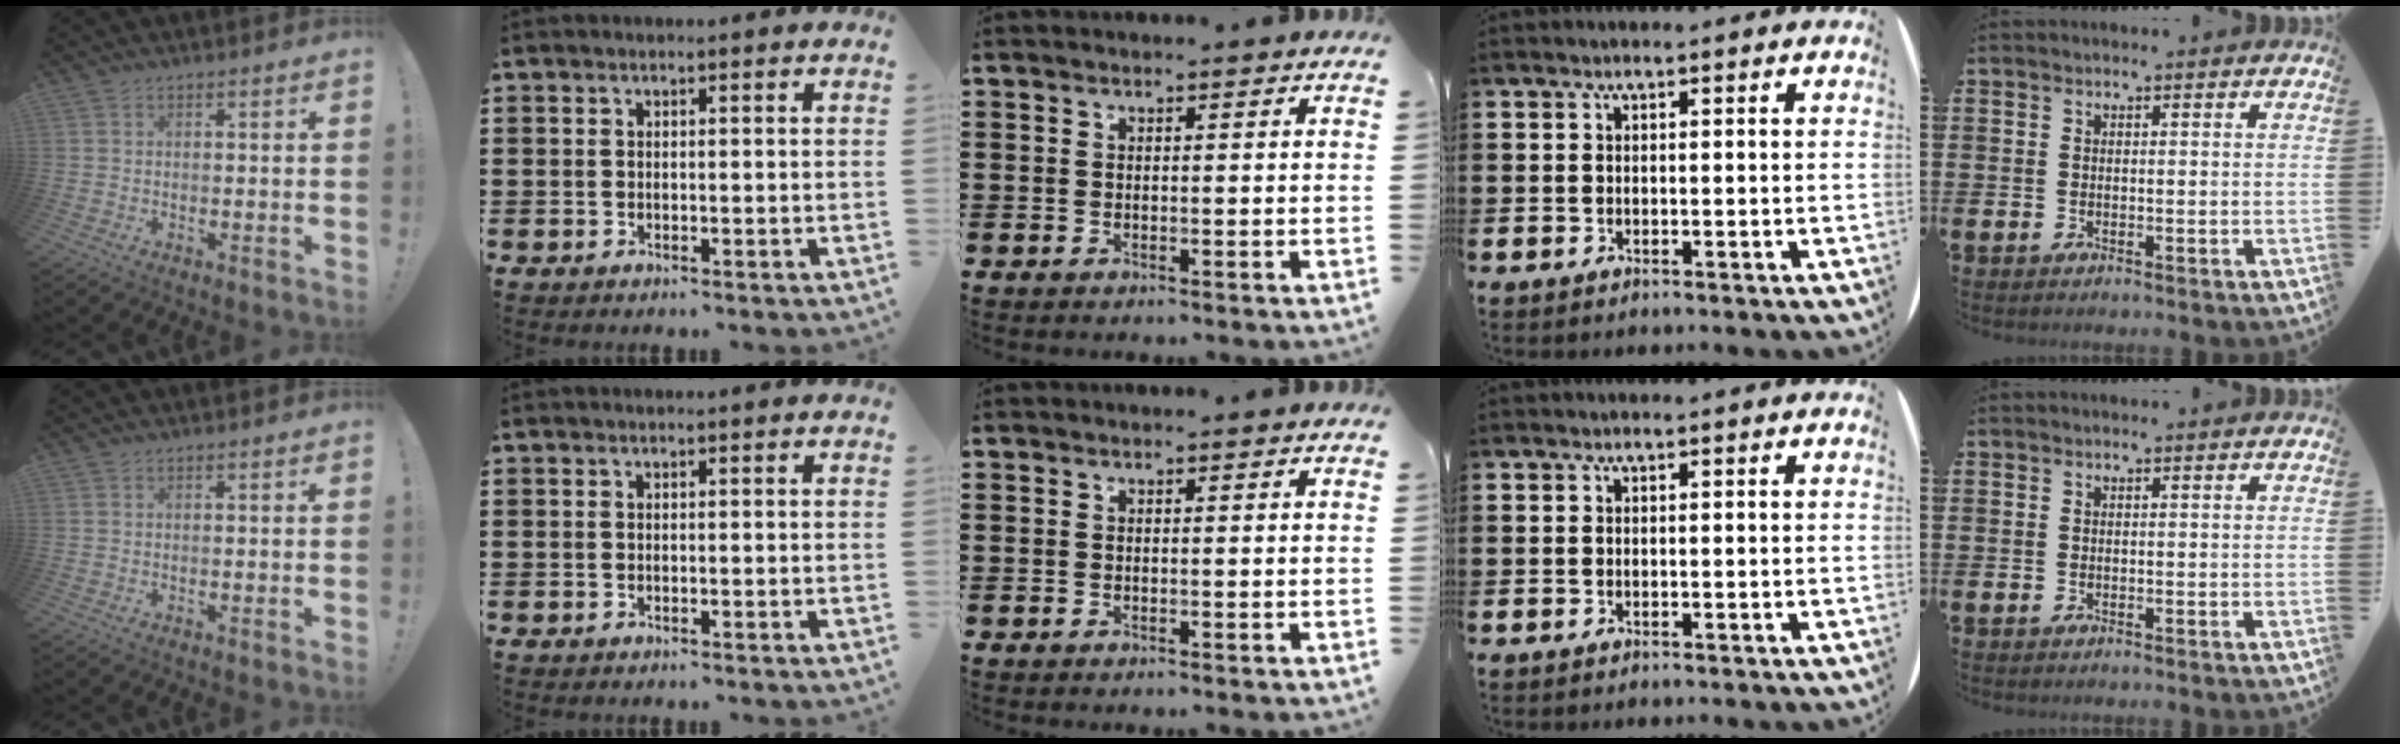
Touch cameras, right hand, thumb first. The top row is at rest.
{}